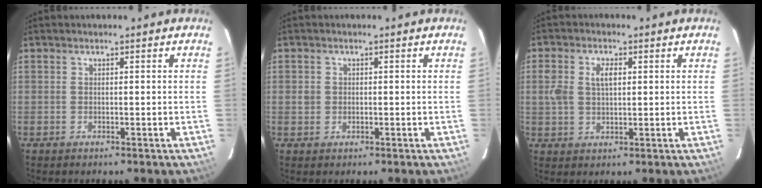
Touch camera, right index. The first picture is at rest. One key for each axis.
{"total": 1.6, "fx": -0.1, "fy": 1.6, "fz": 0.4, "tx": -0.006, "ty": 0.002, "tz": -0.002}
{"total": 5.2, "fx": 1.1, "fy": 3.2, "fz": 4.0, "tx": -0.081, "ty": 0.011, "tz": 0.022}